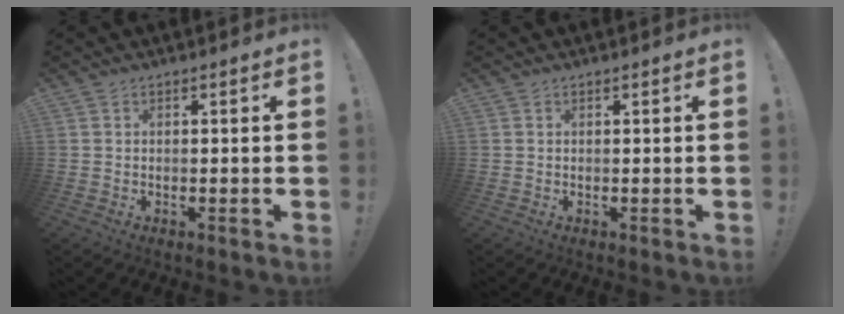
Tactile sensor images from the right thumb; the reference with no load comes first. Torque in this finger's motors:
{"motor_torque": [-0.24, -0.06, 0.08, -0.13, 0.07]}